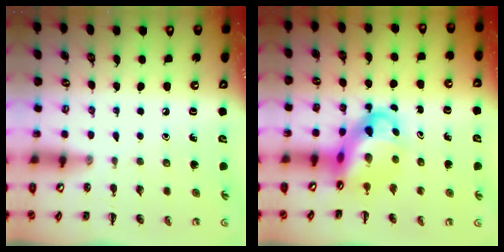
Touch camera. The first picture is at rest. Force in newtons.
{"total": 7.3, "press": 6.9, "slide": 2.3}